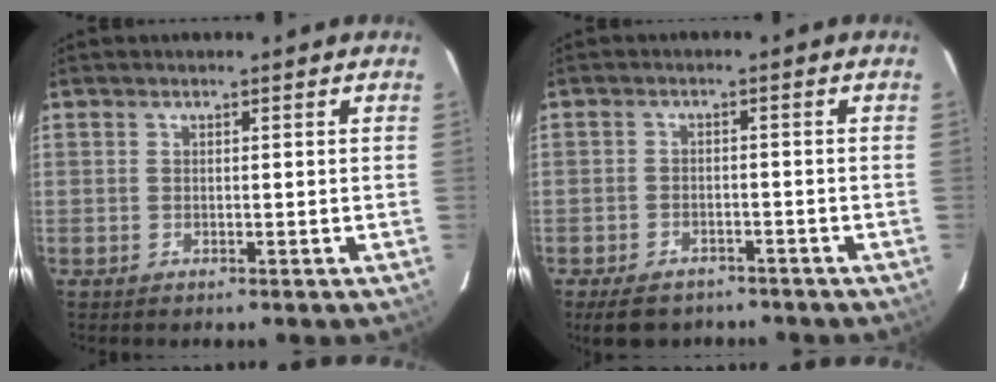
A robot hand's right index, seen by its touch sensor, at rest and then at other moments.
{"total": 7.4, "force": [-5.7, 3.8, 2.8], "torque": [-0.071, 0.000, -0.084]}